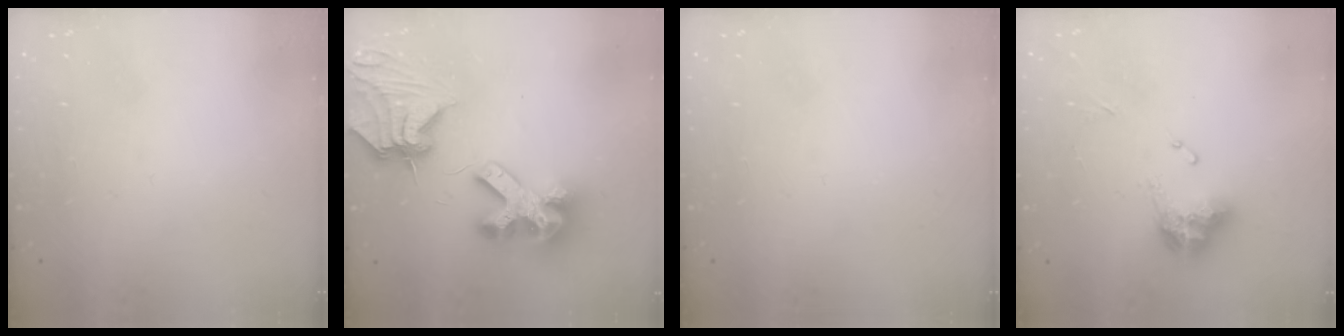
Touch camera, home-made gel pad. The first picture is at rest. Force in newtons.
{"total": 16.4, "press": 16.3, "slide": 1.9}
{"total": 0.0}
{"total": 10.4, "press": 10.3, "slide": 1.1}